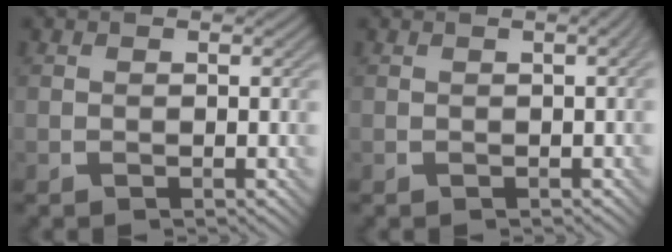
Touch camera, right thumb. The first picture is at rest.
{"total": 1.7, "force": [0.4, 0.3, 1.6], "torque": [-0.021, 0.006, 0.000]}